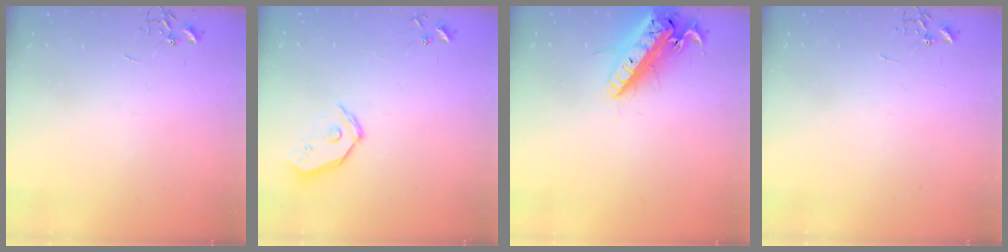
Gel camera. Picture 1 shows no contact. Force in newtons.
{"total": 10.3, "press": 10.2, "slide": 1.6}
{"total": 18.3, "press": 17.9, "slide": 3.4}
{"total": 0.0}